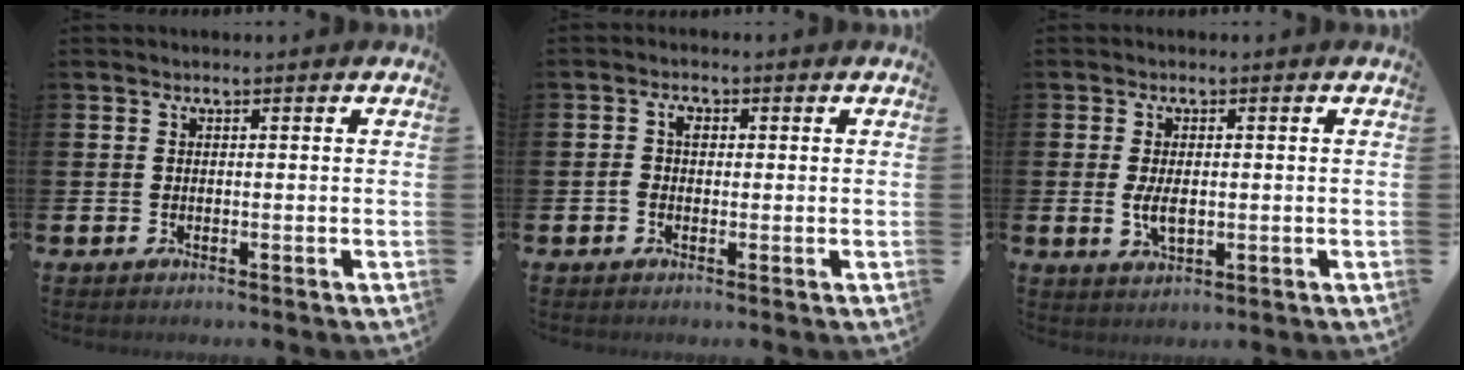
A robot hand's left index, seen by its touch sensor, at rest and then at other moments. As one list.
[{"total": 2.1, "force": [0.0, 1.4, 1.5], "torque": [-0.014, 0.003, -0.006]}, {"total": 3.3, "force": [0.0, 1.7, 2.8], "torque": [-0.042, 0.000, -0.003]}]